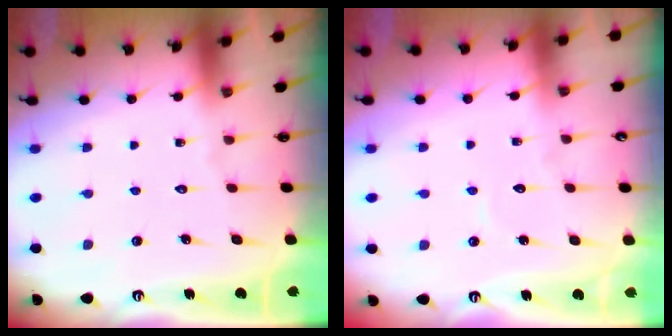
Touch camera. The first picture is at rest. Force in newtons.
{"total": 3.5, "press": 3.5, "slide": 0.3}